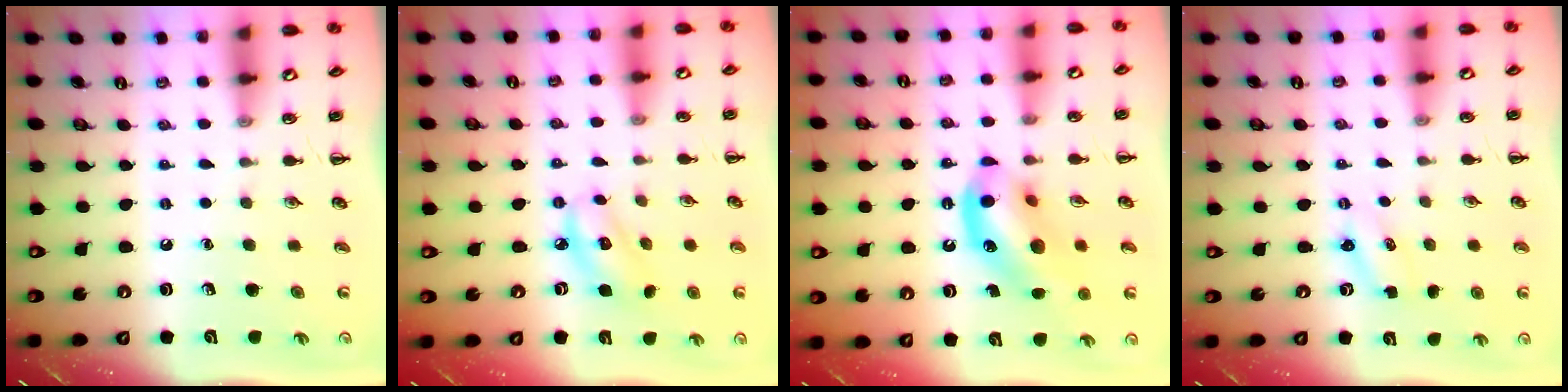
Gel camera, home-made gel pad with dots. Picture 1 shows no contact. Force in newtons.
{"total": 6.3, "press": 6.1, "slide": 1.2}
{"total": 13.7, "press": 13.2, "slide": 3.8}
{"total": 2.1, "press": 2.0, "slide": 0.6}